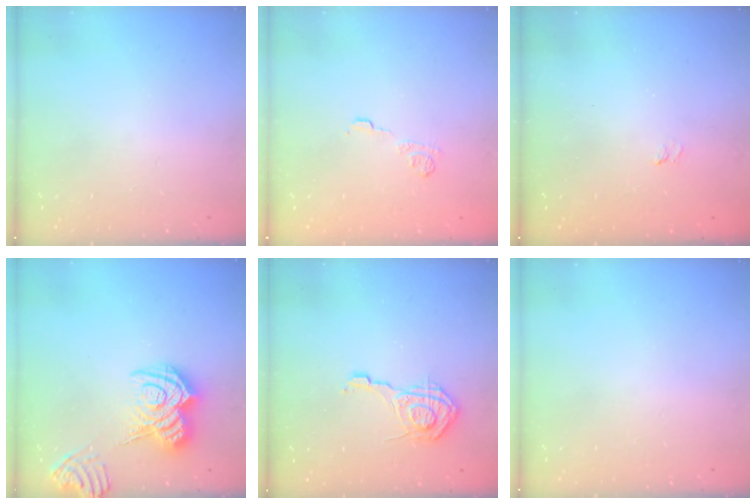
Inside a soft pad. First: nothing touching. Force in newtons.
{"total": 6.7, "press": 6.6, "slide": 1.1}
{"total": 1.2, "press": 0.5, "slide": 1.1}
{"total": 15.8, "press": 15.7, "slide": 1.6}
{"total": 11.4, "press": 11.4, "slide": 0.6}
{"total": 0.0}